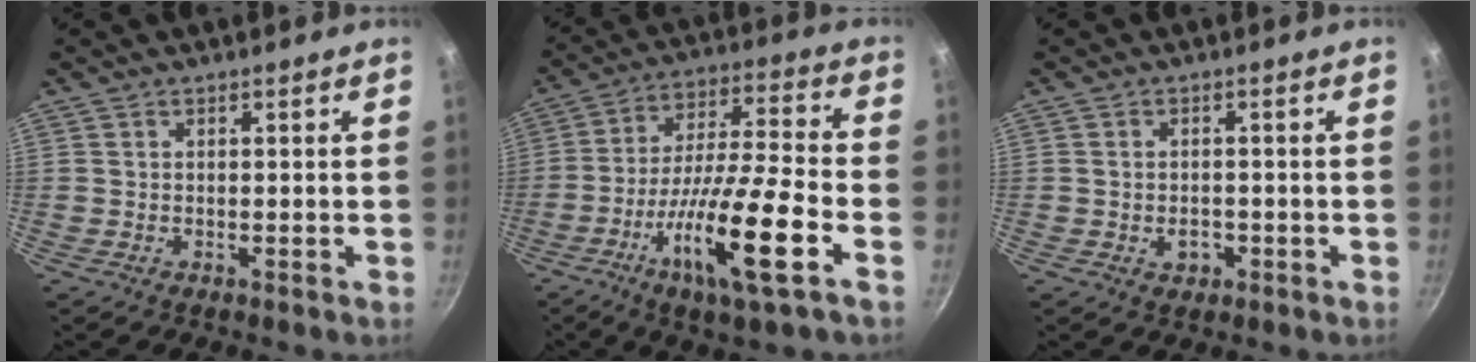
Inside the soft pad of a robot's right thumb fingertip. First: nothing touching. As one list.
[{"total": 18.2, "force": [-7.4, 2.9, 16.4], "torque": [-0.292, 0.030, -0.139]}, {"total": 2.8, "force": [-0.9, 2.1, 1.7], "torque": [-0.021, 0.007, -0.012]}]